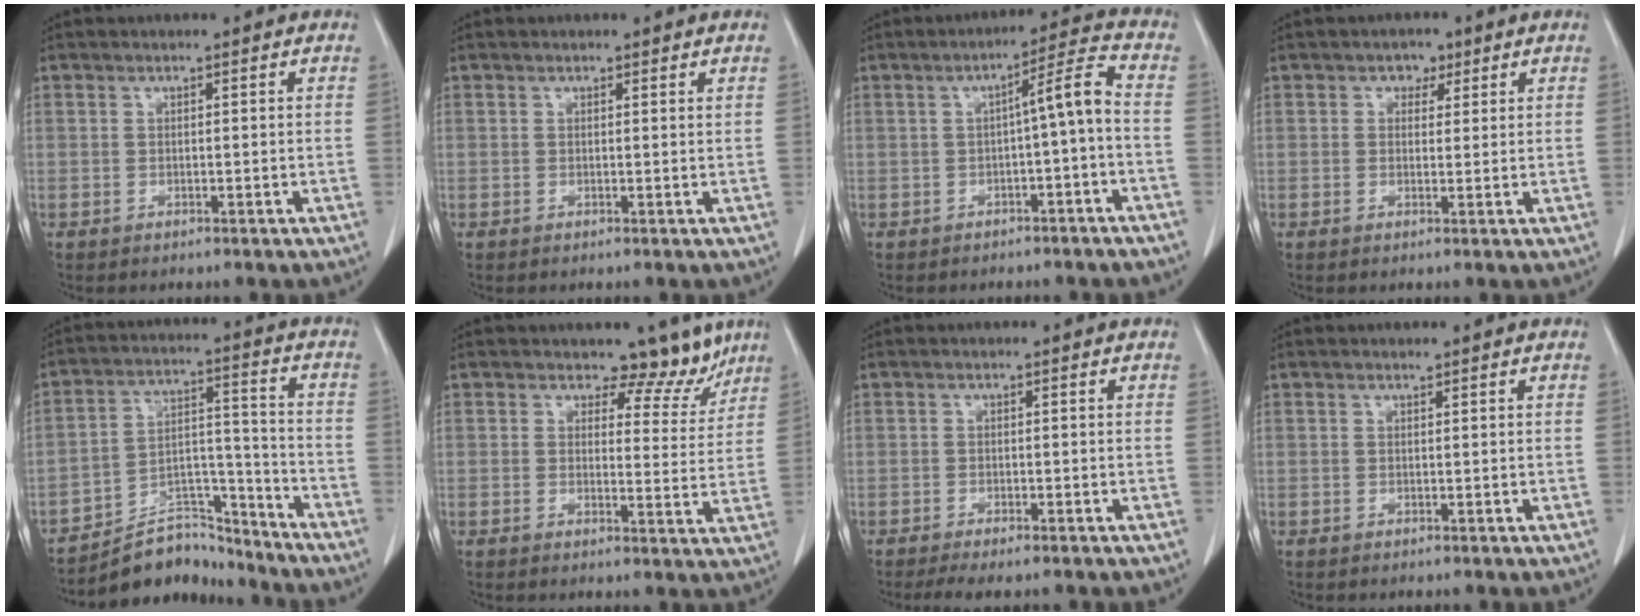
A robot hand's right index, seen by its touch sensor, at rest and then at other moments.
{"total": 0.5, "force": [0.5, 0.1, 0.1], "torque": [-0.004, -0.002, 0.005]}
{"total": 5.7, "force": [-1.1, 0.1, 5.6], "torque": [-0.081, 0.021, -0.016]}
{"total": 2.3, "force": [1.1, 1.8, 0.9], "torque": [-0.009, 0.004, 0.012]}
{"total": 10.6, "force": [-10.1, 3.2, 0.2], "torque": [0.008, 0.059, -0.174]}
{"total": 6.0, "force": [4.9, 3.2, 1.3], "torque": [0.003, -0.022, 0.049]}
{"total": 4.3, "force": [-3.5, 0.7, 2.4], "torque": [-0.034, -0.009, -0.052]}
{"total": 0.0}